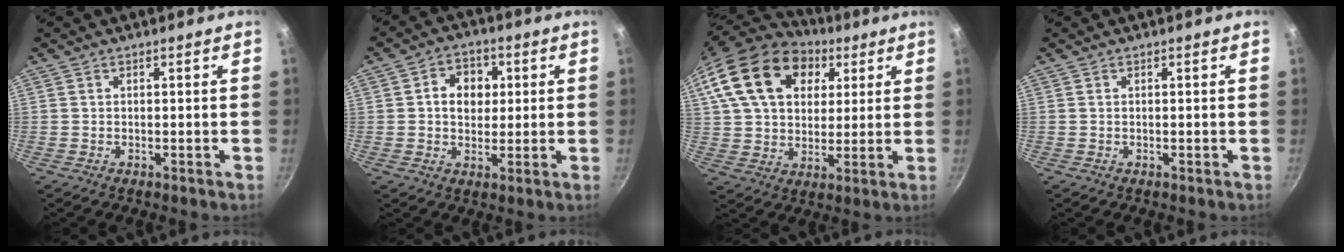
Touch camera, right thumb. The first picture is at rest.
{"total": 7.5, "force": [1.3, 6.1, 4.2], "torque": [-0.035, 0.004, 0.014]}
{"total": 23.0, "force": [8.8, 15.9, 14.0], "torque": [-0.238, 0.003, 0.152]}
{"total": 0.0}